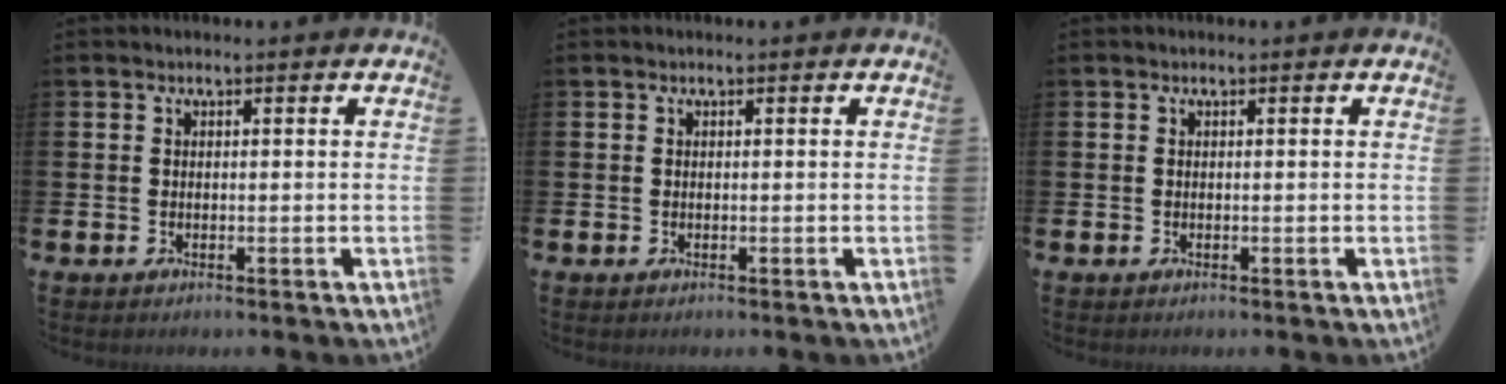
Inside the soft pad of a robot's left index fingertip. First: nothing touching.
{"total": 0.0}
{"total": 0.0}